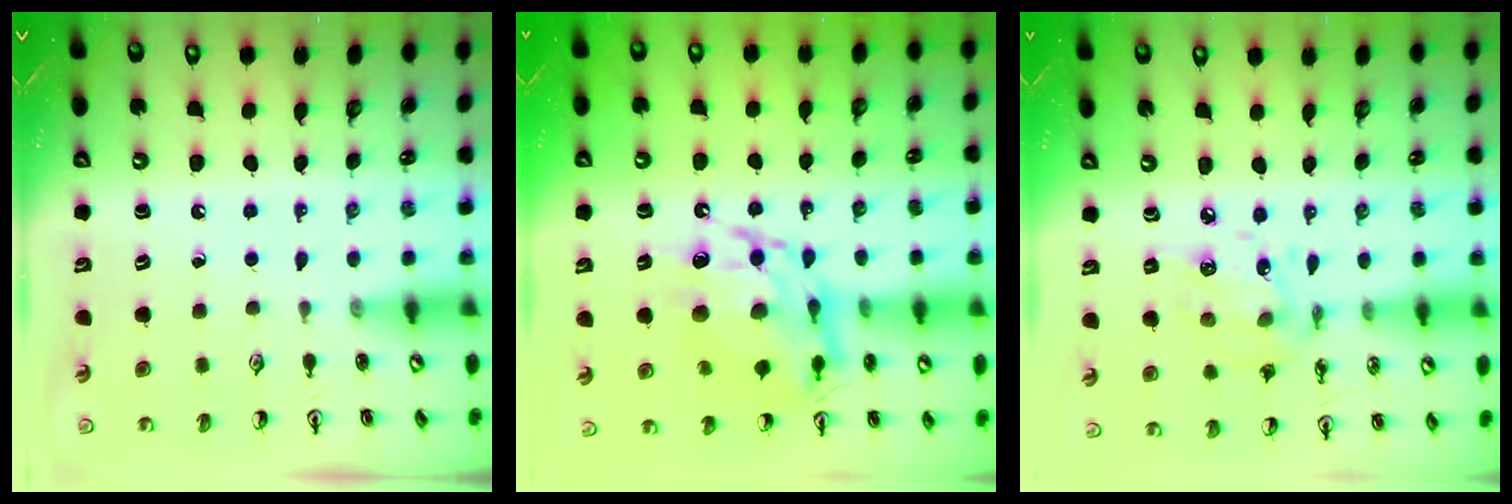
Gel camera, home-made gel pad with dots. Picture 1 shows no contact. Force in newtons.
{"total": 14.7, "press": 14.6, "slide": 1.5}
{"total": 10.4, "press": 10.4, "slide": 0.6}